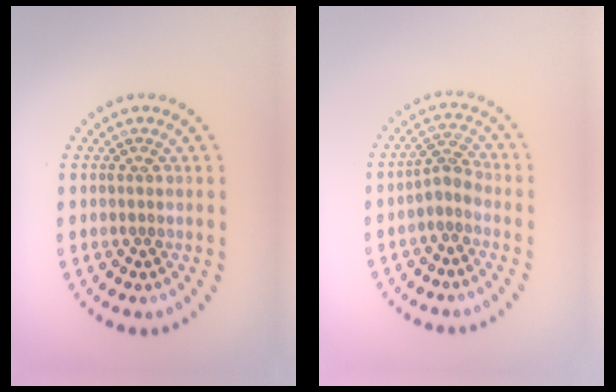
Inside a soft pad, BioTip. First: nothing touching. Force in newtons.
{"total": 1.9, "press": 1.4, "slide": 1.3}